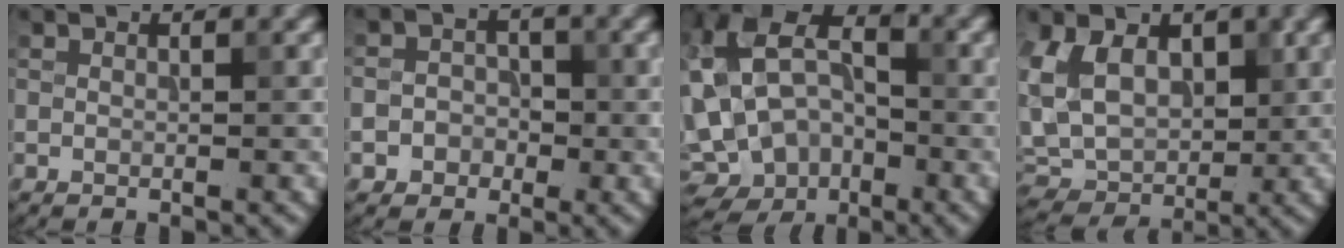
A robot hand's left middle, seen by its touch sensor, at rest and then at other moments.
{"total": 3.1, "force": [-1.2, 2.8, 0.8], "torque": [0.018, 0.009, -0.034]}
{"total": 13.1, "force": [-2.0, 10.0, 8.3], "torque": [-0.192, 0.010, -0.021]}
{"total": 6.9, "force": [1.5, 5.2, 4.3], "torque": [-0.099, -0.005, 0.022]}